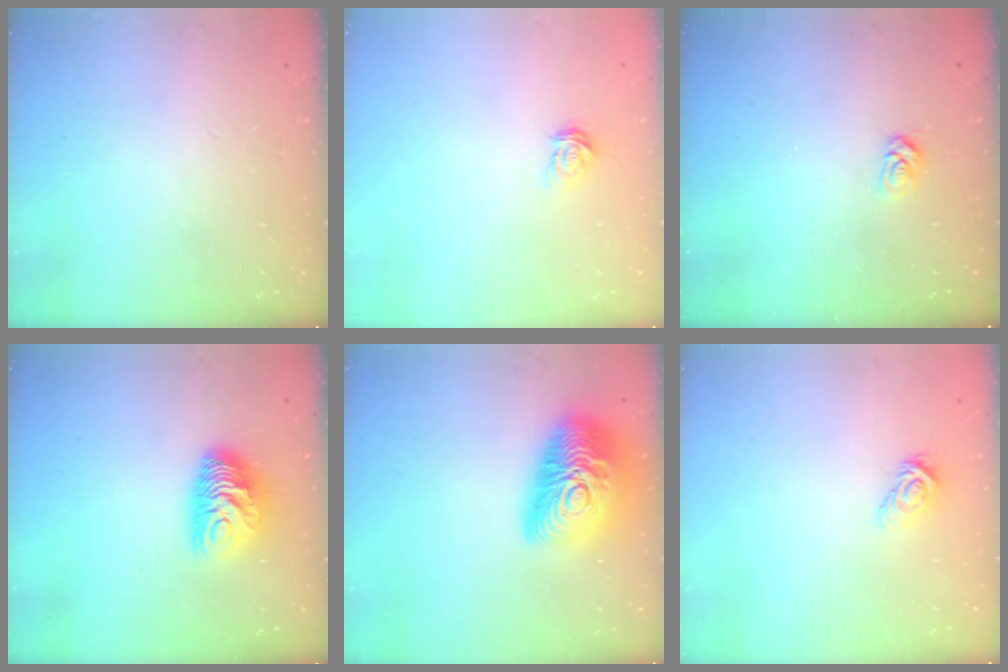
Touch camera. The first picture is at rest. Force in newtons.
{"total": 3.5, "press": 3.5, "slide": 0.4}
{"total": 4.2, "press": 4.2, "slide": 0.5}
{"total": 10.3, "press": 10.3, "slide": 0.5}
{"total": 23.1, "press": 23.0, "slide": 1.3}
{"total": 6.7, "press": 6.7, "slide": 0.2}